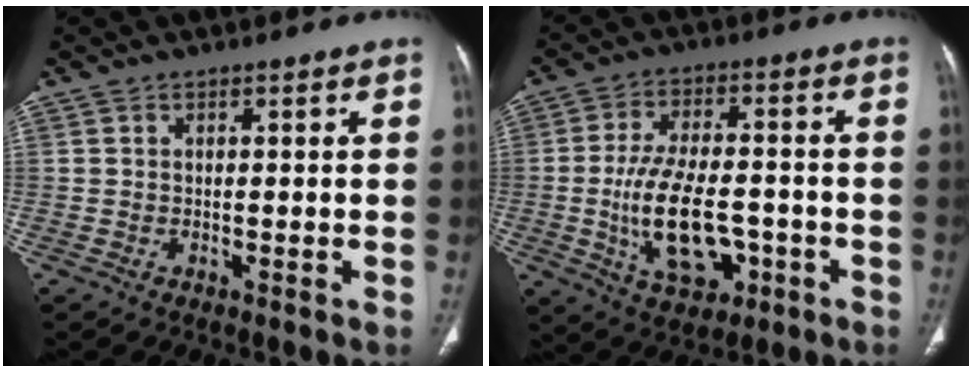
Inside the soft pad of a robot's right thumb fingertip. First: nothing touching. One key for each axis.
{"total": 14.2, "fx": -3.4, "fy": 7.7, "fz": 11.5, "tx": -0.194, "ty": 0.014, "tz": -0.047}